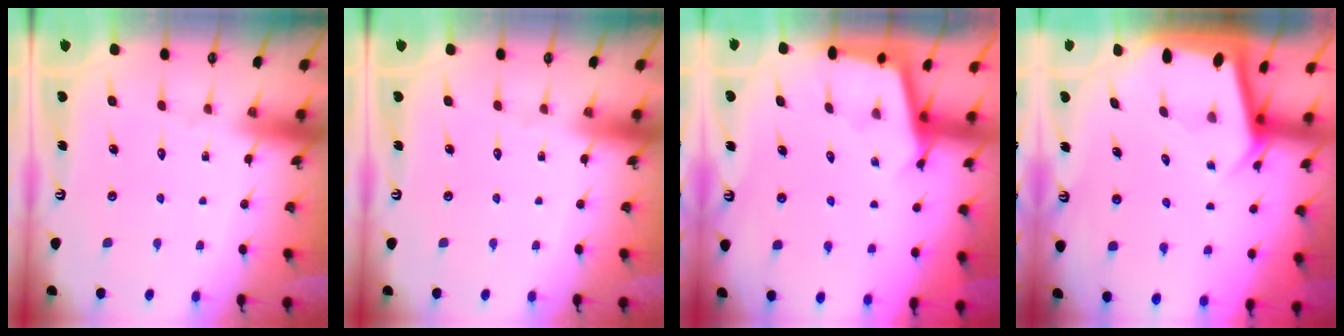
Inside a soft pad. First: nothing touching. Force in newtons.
{"total": 0.0}
{"total": 2.5, "press": 2.5, "slide": 0.2}
{"total": 4.0, "press": 4.0, "slide": 0.3}